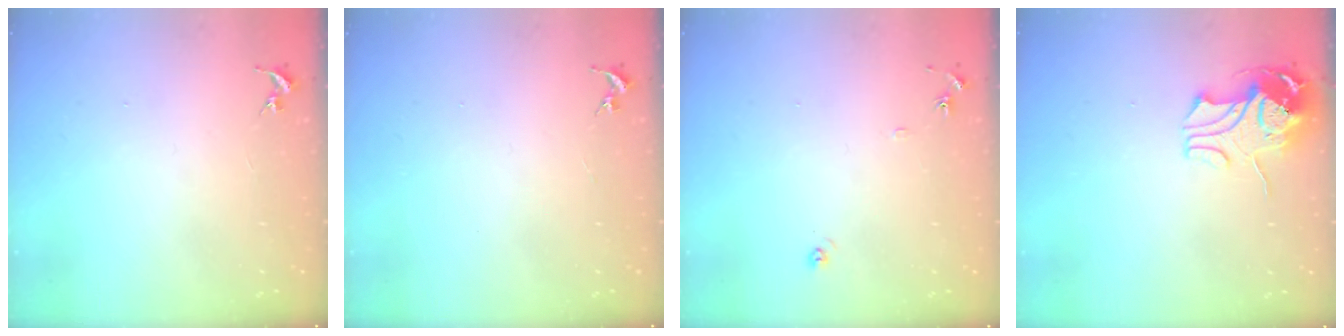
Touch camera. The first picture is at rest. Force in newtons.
{"total": 0.0}
{"total": 5.8, "press": 5.8, "slide": 0.6}
{"total": 10.9, "press": 10.9, "slide": 1.1}